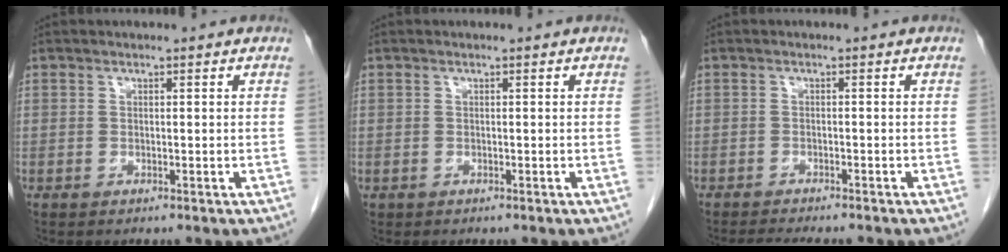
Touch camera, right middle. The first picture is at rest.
{"total": 0.0}
{"total": 5.9, "force": [-5.3, 0.8, 2.6], "torque": [-0.033, -0.009, -0.077]}